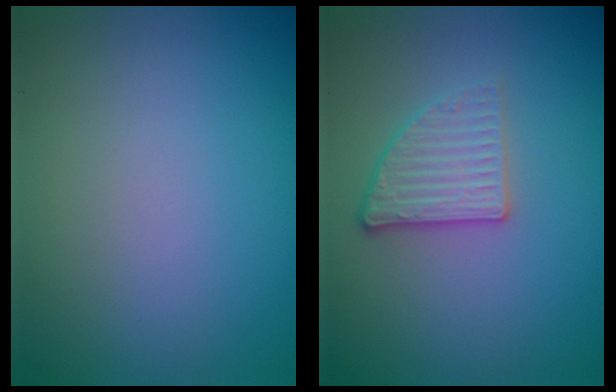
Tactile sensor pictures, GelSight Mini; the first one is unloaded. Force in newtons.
{"total": 2.7, "press": 2.4, "slide": 1.1}